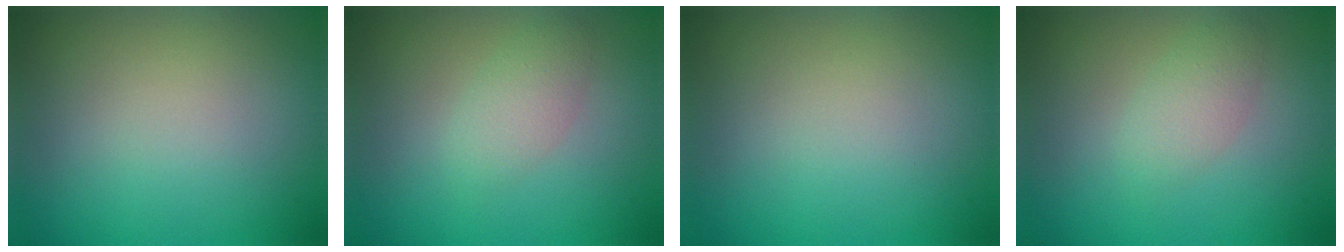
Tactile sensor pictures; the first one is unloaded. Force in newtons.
{"total": 1.8, "press": 1.8, "slide": 0.1}
{"total": 0.0}
{"total": 1.8, "press": 1.8, "slide": 0.1}